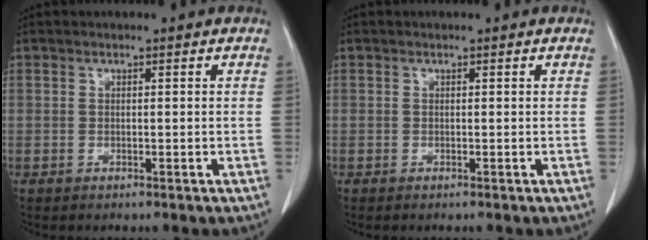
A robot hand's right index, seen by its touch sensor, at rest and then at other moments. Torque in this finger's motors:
{"motor_torque": [0.10, -0.07, 0.00, -0.01]}